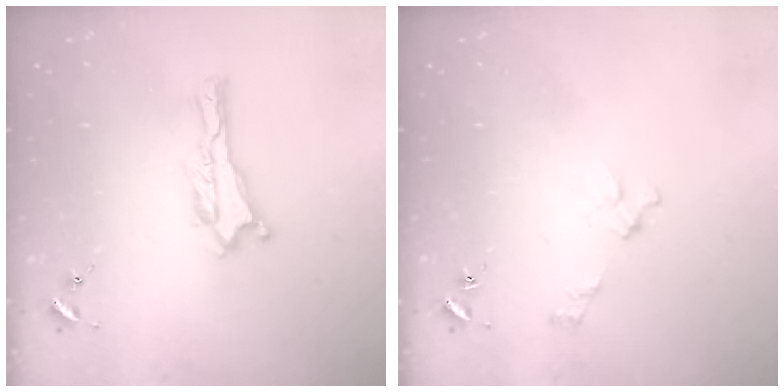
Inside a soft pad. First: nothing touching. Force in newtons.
{"total": 2.7, "press": 2.6, "slide": 0.3}